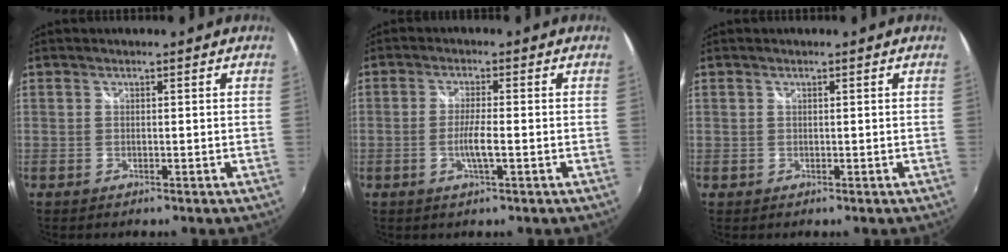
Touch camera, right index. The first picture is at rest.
{"total": 3.8, "force": [-1.2, 0.2, 3.6], "torque": [-0.068, -0.007, -0.021]}
{"total": 0.6, "force": [0.0, 0.6, -0.1], "torque": [0.003, 0.000, -0.001]}